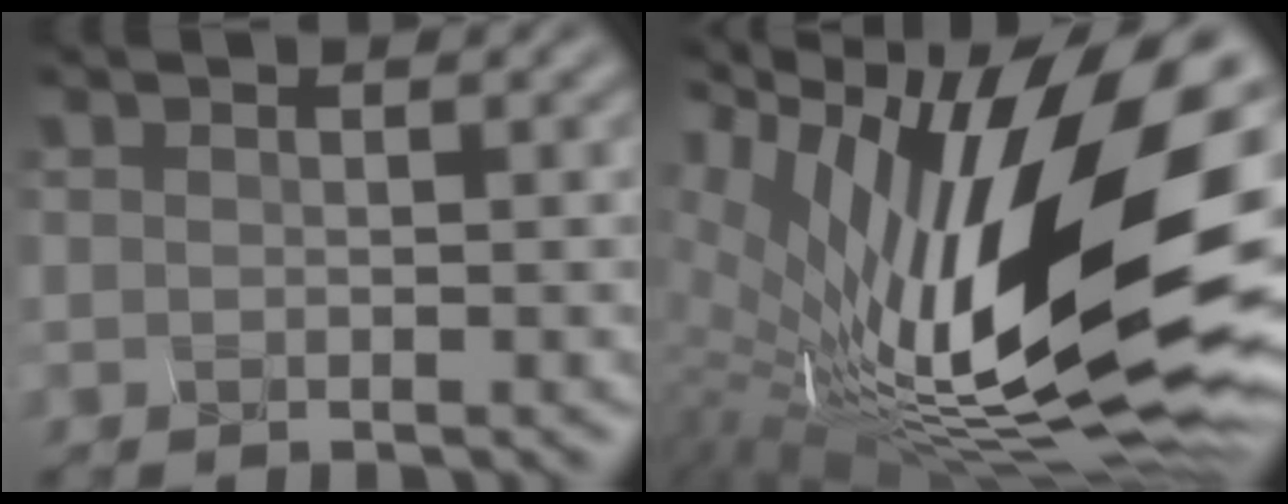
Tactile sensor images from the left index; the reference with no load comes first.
{"total": 18.7, "force": [2.8, 8.3, 16.5], "torque": [-0.305, -0.010, 0.060]}